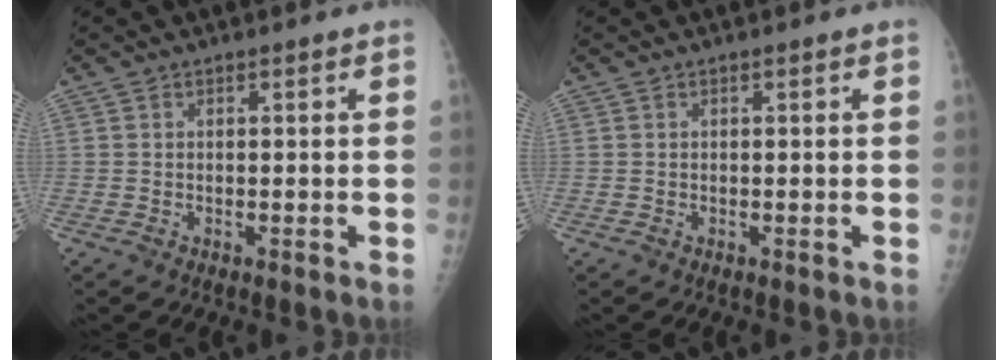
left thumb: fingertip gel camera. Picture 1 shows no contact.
{"total": 0.0}